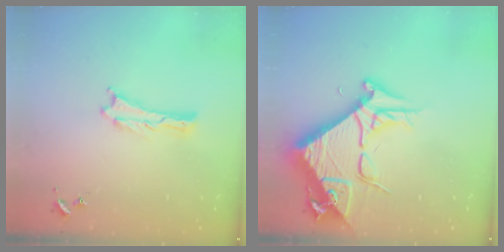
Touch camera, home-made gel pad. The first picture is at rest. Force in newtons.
{"total": 10.5, "press": 10.5, "slide": 1.0}